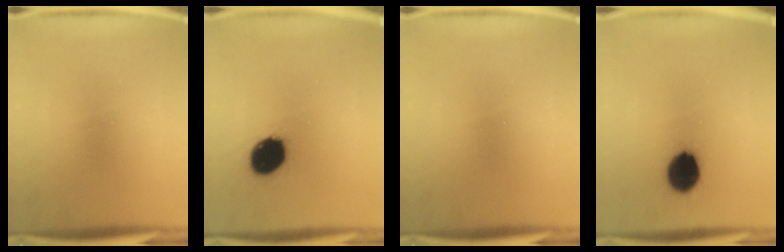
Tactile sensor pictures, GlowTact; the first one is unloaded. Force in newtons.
{"total": 12.9}
{"total": 0.0}
{"total": 10.8}